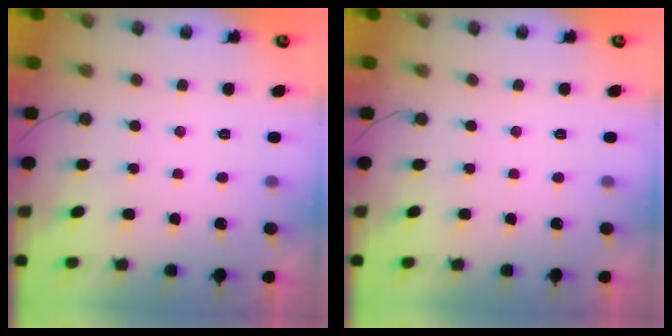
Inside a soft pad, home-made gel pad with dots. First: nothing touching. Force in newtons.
{"total": 0.0}